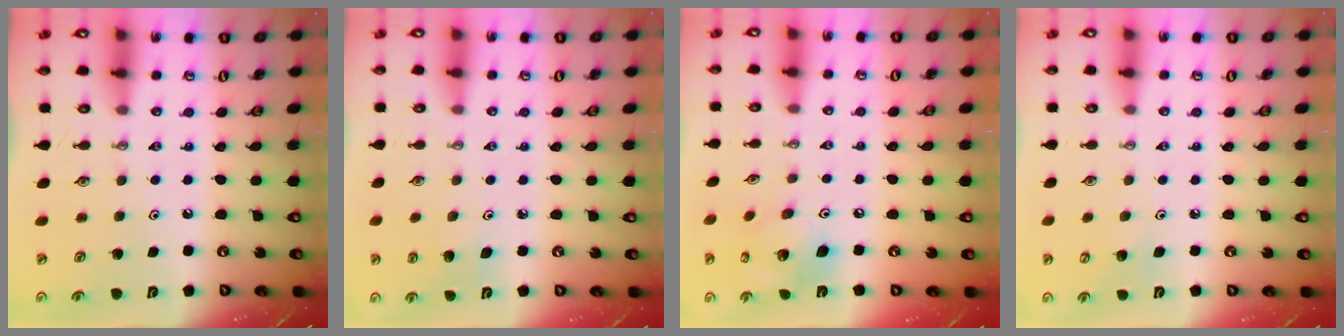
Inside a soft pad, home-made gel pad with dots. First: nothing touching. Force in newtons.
{"total": 4.4, "press": 4.0, "slide": 1.9}
{"total": 14.3, "press": 14.1, "slide": 2.5}
{"total": 5.9, "press": 5.8, "slide": 1.2}